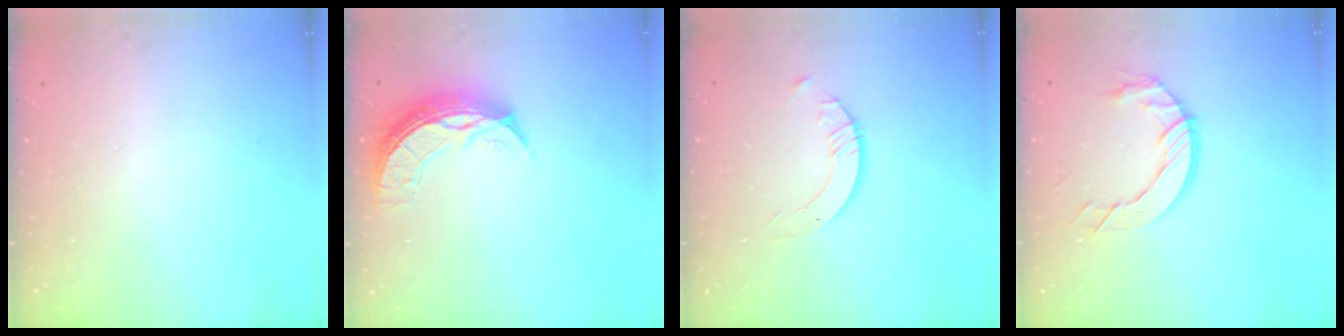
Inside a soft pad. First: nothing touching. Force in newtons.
{"total": 9.2, "press": 9.2, "slide": 0.7}
{"total": 2.7, "press": 2.7, "slide": 0.2}
{"total": 9.1, "press": 9.1, "slide": 0.5}